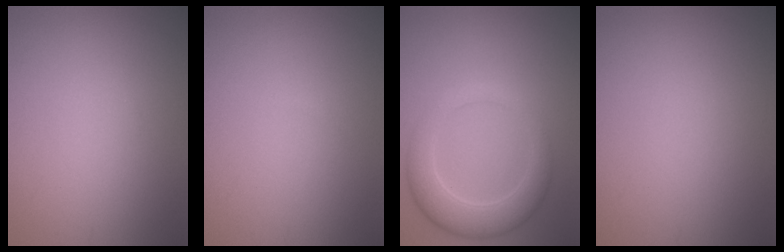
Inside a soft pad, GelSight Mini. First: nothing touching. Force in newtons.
{"total": 0.0}
{"total": 4.6, "press": 4.6, "slide": 0.3}
{"total": 0.0}